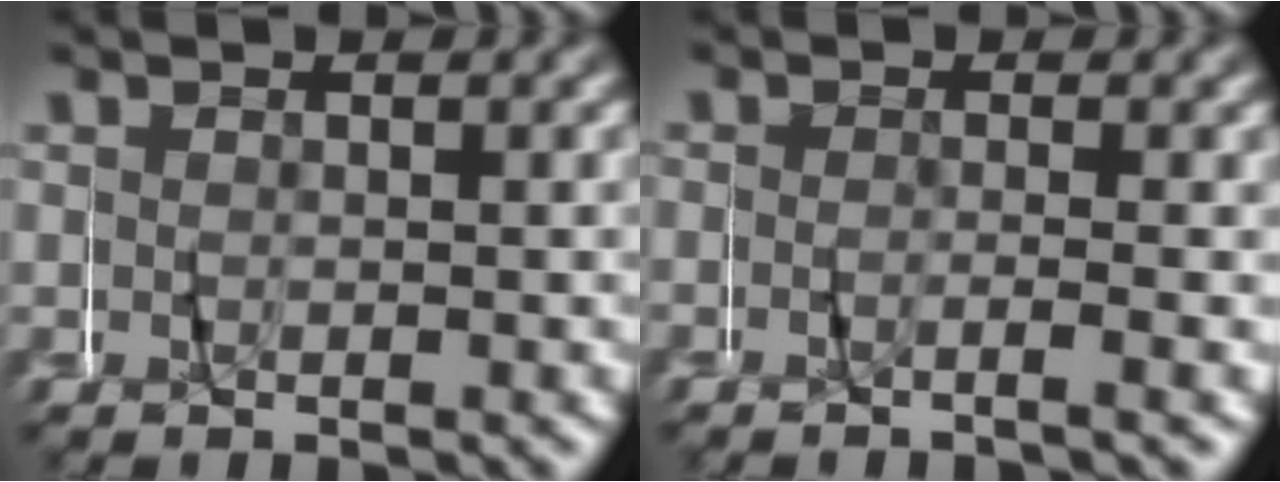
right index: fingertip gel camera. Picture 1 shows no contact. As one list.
[{"total": 0.6, "force": [-0.4, -0.5, 0.0], "torque": [-0.004, 0.001, -0.012]}]